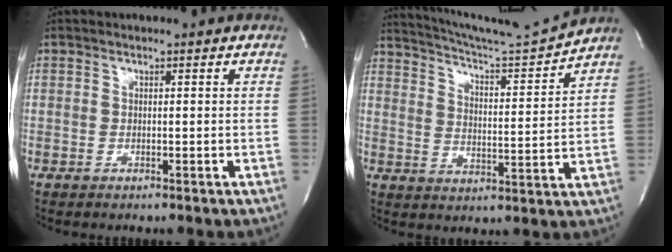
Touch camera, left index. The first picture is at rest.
{"total": 12.8, "force": [12.3, -2.4, 2.7], "torque": [-0.053, -0.044, 0.192]}